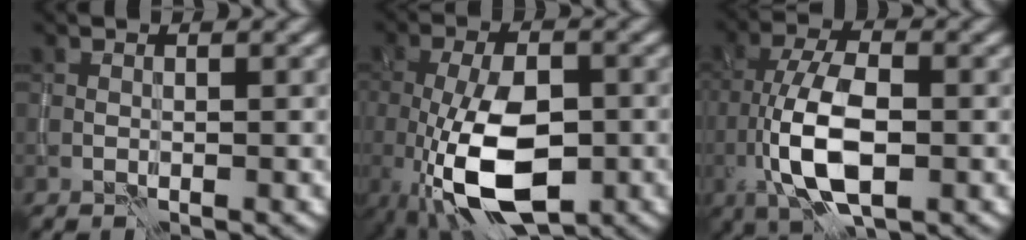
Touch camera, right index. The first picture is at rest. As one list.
[{"total": 9.8, "force": [-3.4, 4.3, 8.1], "torque": [-0.165, -0.008, -0.061]}, {"total": 8.6, "force": [-2.3, 3.8, 7.3], "torque": [-0.153, 0.001, -0.045]}]